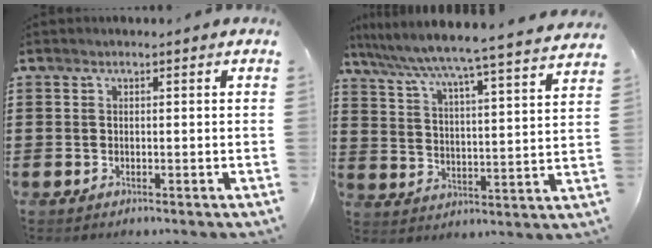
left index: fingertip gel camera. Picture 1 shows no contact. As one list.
[{"total": 5.2, "force": [4.6, -1.3, 2.1], "torque": [-0.064, -0.053, 0.065]}]